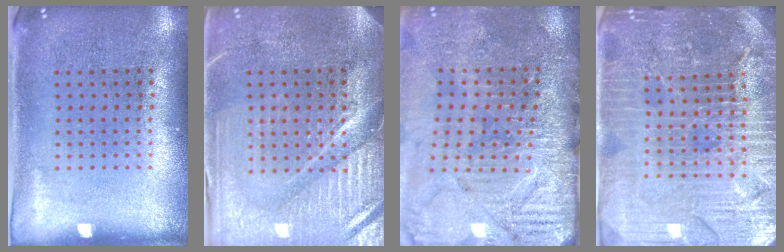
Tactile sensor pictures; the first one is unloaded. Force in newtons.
{"total": 4.0, "press": 3.7, "slide": 1.6}
{"total": 3.6, "press": 3.4, "slide": 1.2}
{"total": 5.0, "press": 4.7, "slide": 2.0}